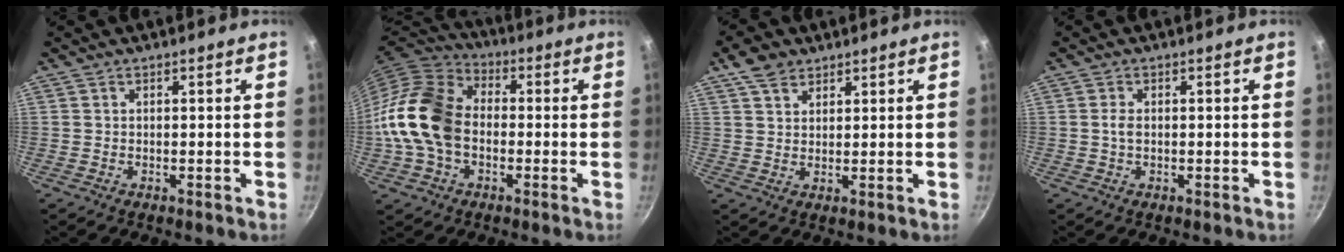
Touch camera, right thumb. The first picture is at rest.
{"total": 15.9, "force": [-1.7, 11.6, 10.7], "torque": [-0.183, 0.032, -0.048]}
{"total": 5.2, "force": [3.4, 3.3, 2.2], "torque": [-0.028, -0.008, 0.063]}
{"total": 1.6, "force": [0.0, 1.0, 1.3], "torque": [-0.025, 0.003, 0.000]}